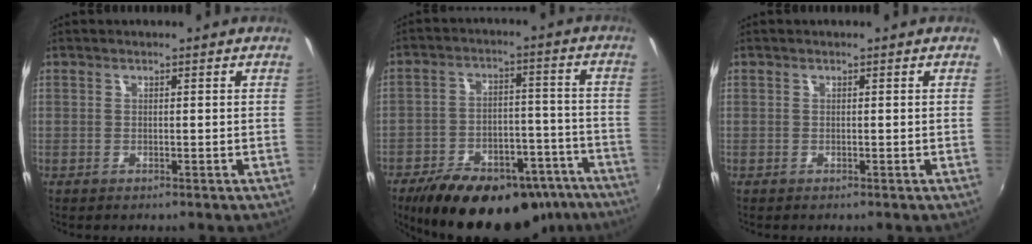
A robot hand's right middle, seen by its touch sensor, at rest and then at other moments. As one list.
[{"total": 26.3, "force": [-19.3, 12.0, 13.2], "torque": [-0.231, 0.015, -0.246]}, {"total": 0.0}]